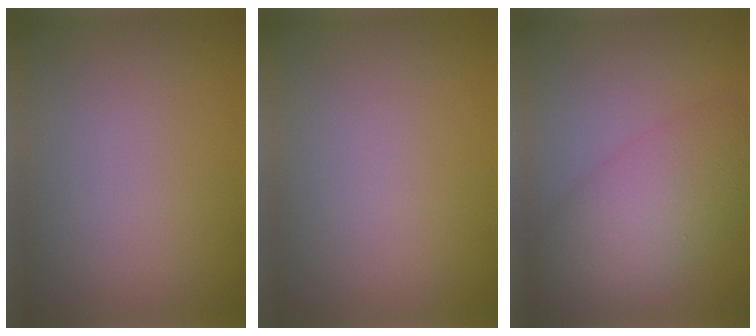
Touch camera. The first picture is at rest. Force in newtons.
{"total": 0.0}
{"total": 6.4, "press": 6.4, "slide": 0.2}